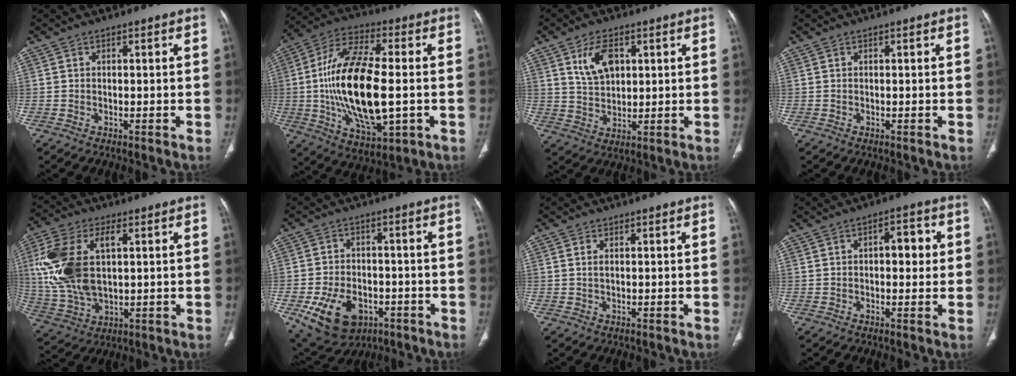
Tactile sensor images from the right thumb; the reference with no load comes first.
{"total": 22.8, "force": [-1.6, 9.8, 20.5], "torque": [-0.395, 0.005, -0.022]}
{"total": 7.8, "force": [3.0, 4.7, 5.5], "torque": [-0.088, -0.012, 0.065]}
{"total": 0.0}
{"total": 16.9, "force": [3.0, 9.3, 13.7], "torque": [-0.301, 0.003, 0.063]}
{"total": 14.2, "force": [-5.5, 9.8, 8.6], "torque": [-0.140, 0.019, -0.073]}
{"total": 1.2, "force": [0.4, 0.6, 1.0], "torque": [-0.024, 0.002, 0.009]}
{"total": 5.5, "force": [0.7, 2.9, 4.6], "torque": [-0.046, 0.011, 0.006]}